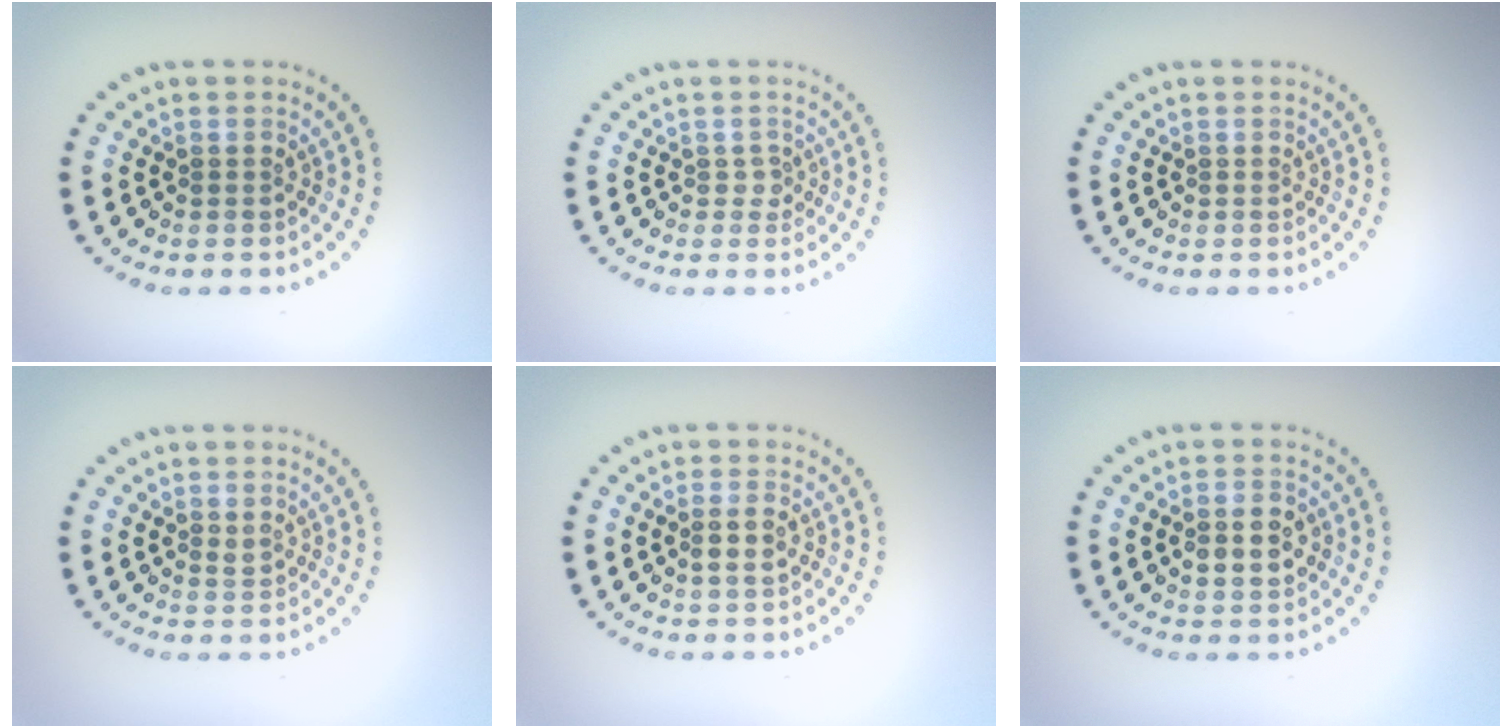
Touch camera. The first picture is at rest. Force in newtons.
{"total": 1.0, "press": 0.8, "slide": 0.6}
{"total": 0.0}
{"total": 0.6, "press": 0.6, "slide": 0.2}
{"total": 1.5, "press": 1.4, "slide": 0.6}
{"total": 2.4, "press": 2.4, "slide": 0.1}